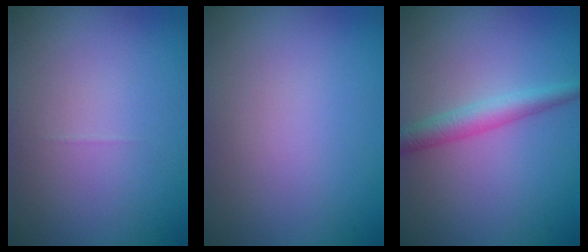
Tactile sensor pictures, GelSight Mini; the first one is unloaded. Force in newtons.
{"total": 0.0}
{"total": 2.6, "press": 2.6, "slide": 0.0}